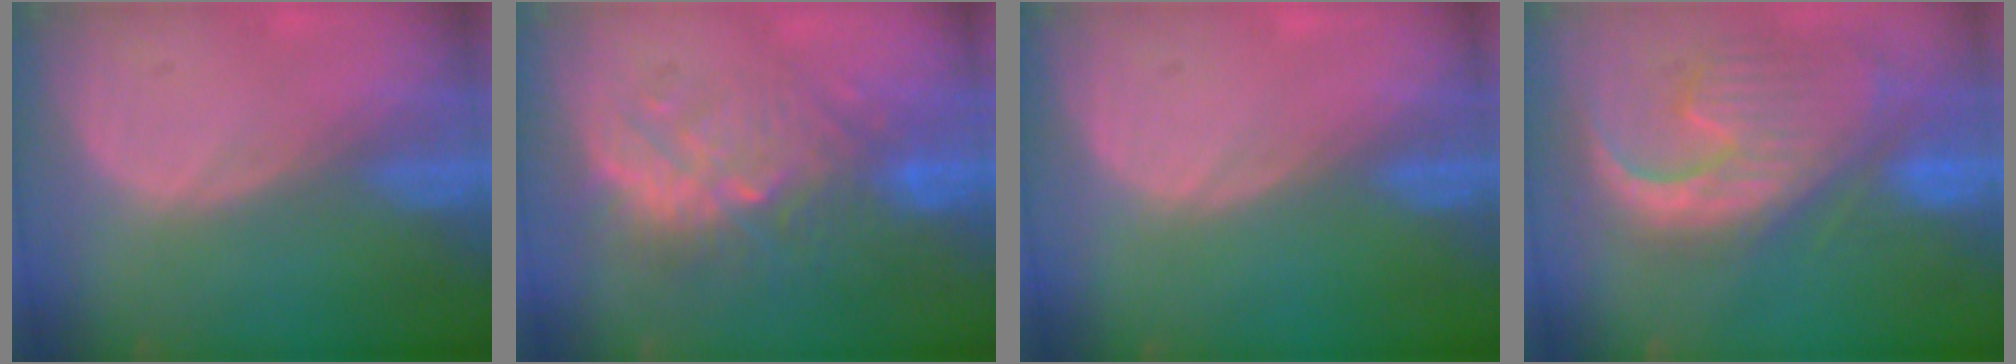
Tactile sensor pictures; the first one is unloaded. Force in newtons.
{"total": 9.2, "press": 9.0, "slide": 1.8}
{"total": 0.0}
{"total": 13.3, "press": 11.5, "slide": 6.7}